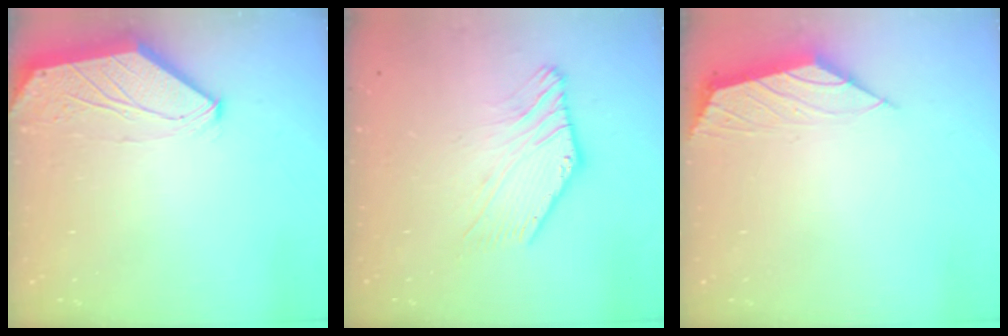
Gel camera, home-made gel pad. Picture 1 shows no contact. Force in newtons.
{"total": 3.5, "press": 3.4, "slide": 0.7}
{"total": 2.2, "press": 2.2, "slide": 0.5}